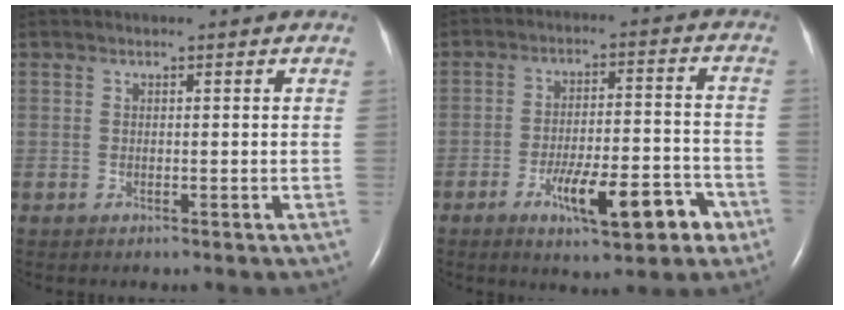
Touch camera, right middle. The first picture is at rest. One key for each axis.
{"total": 11.3, "fx": -5.8, "fy": 2.9, "fz": 9.2, "tx": -0.143, "ty": 0.011, "tz": -0.080}